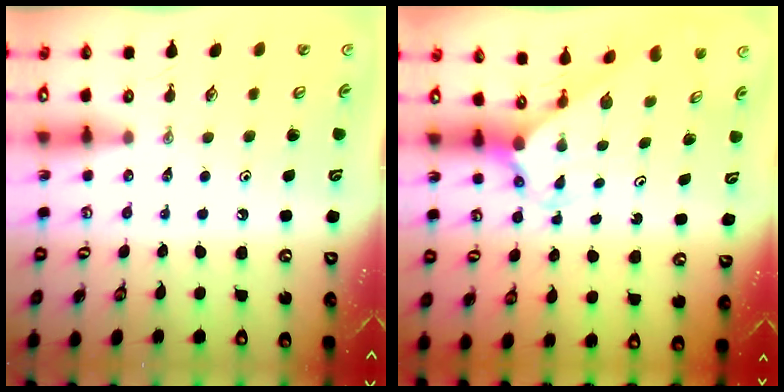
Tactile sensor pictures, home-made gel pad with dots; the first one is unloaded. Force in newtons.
{"total": 2.4, "press": 2.4, "slide": 0.2}